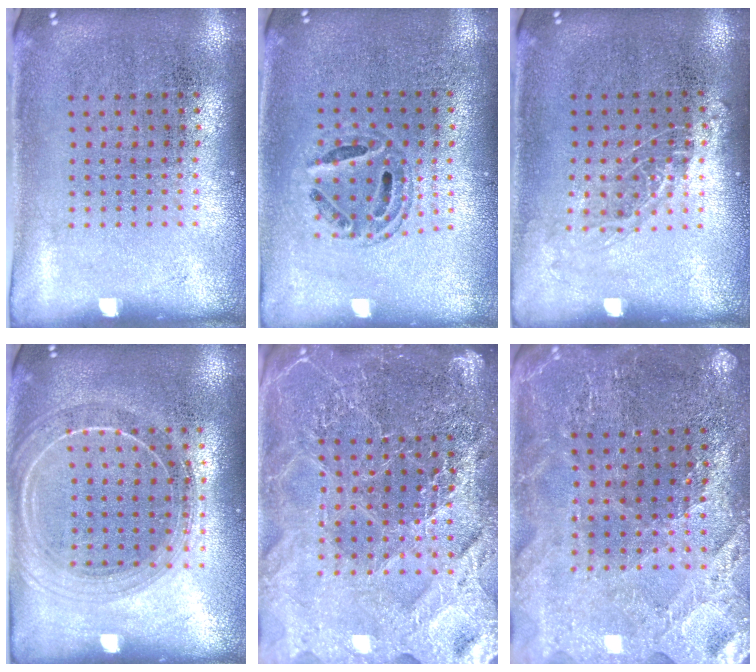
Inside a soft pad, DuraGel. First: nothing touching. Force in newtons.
{"total": 0.8, "press": 0.8, "slide": 0.1}
{"total": 1.0, "press": 0.9, "slide": 0.5}
{"total": 1.9, "press": 1.7, "slide": 0.8}
{"total": 5.0, "press": 4.5, "slide": 2.1}
{"total": 2.8, "press": 2.7, "slide": 0.3}